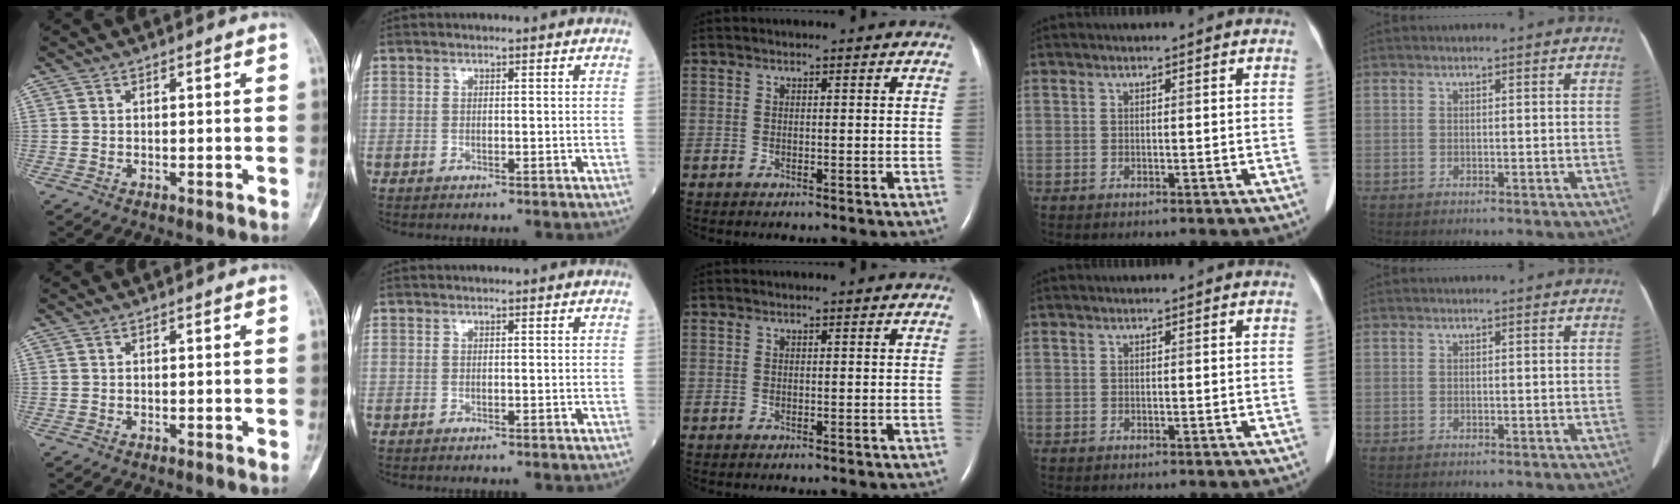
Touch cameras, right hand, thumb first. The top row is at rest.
{}